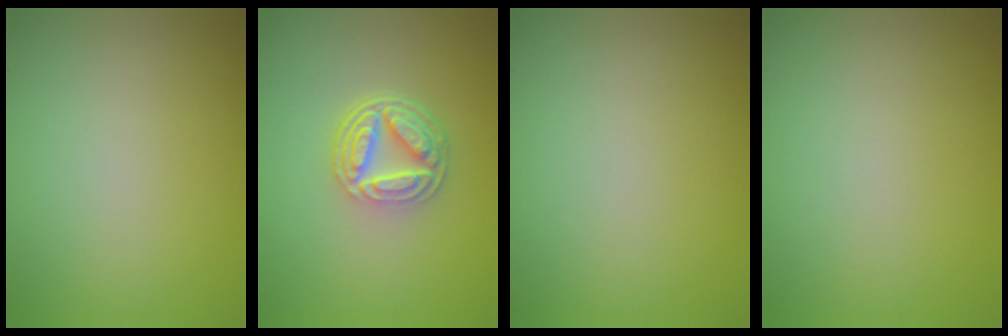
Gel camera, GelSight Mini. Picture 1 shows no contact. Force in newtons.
{"total": 5.3, "press": 3.9, "slide": 3.6}
{"total": 0.0}
{"total": 0.0}